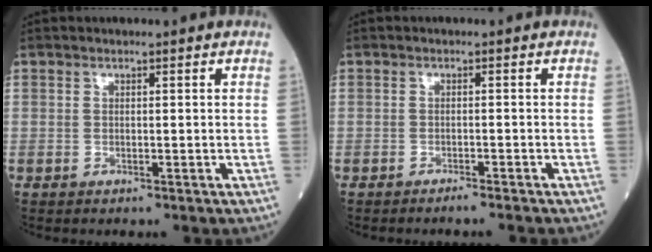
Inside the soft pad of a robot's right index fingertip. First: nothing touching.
{"total": 2.2, "force": [-2.0, -0.4, 1.0], "torque": [-0.013, 0.002, -0.024]}